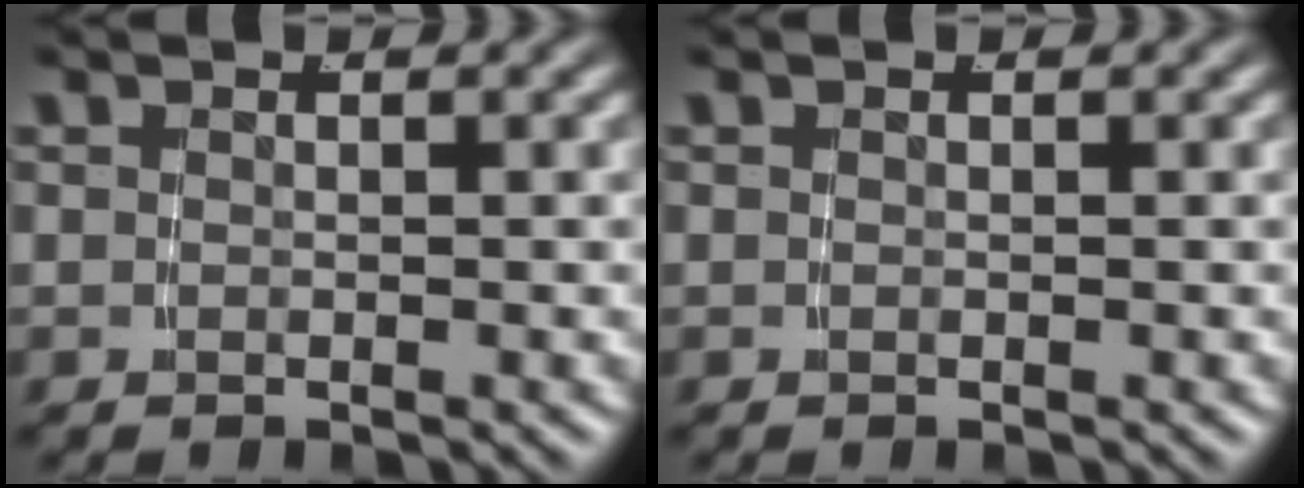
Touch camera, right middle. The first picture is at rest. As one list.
[{"total": 0.0}]